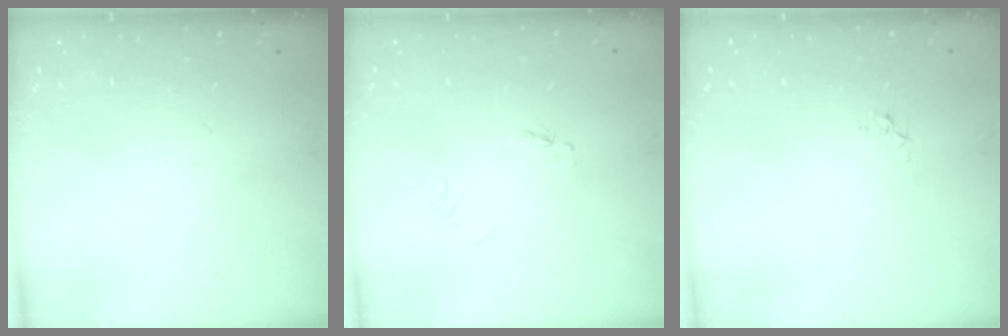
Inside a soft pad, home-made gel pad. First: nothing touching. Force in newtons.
{"total": 2.1, "press": 2.1, "slide": 0.1}
{"total": 2.3, "press": 2.3, "slide": 0.2}